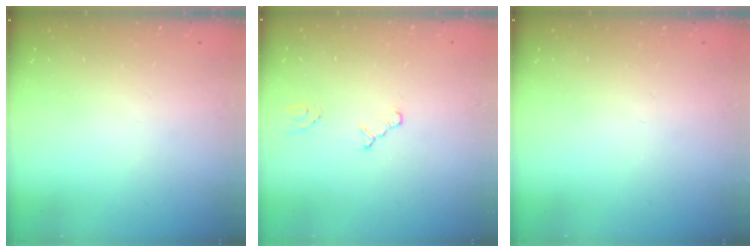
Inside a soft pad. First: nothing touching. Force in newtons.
{"total": 2.0, "press": 2.0, "slide": 0.4}
{"total": 0.0}